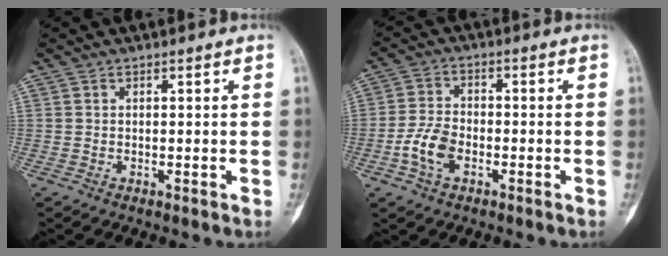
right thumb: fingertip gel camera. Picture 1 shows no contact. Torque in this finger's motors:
{"motor_torque": [1.02, 0.58, 0.44, -0.62, 0.01]}